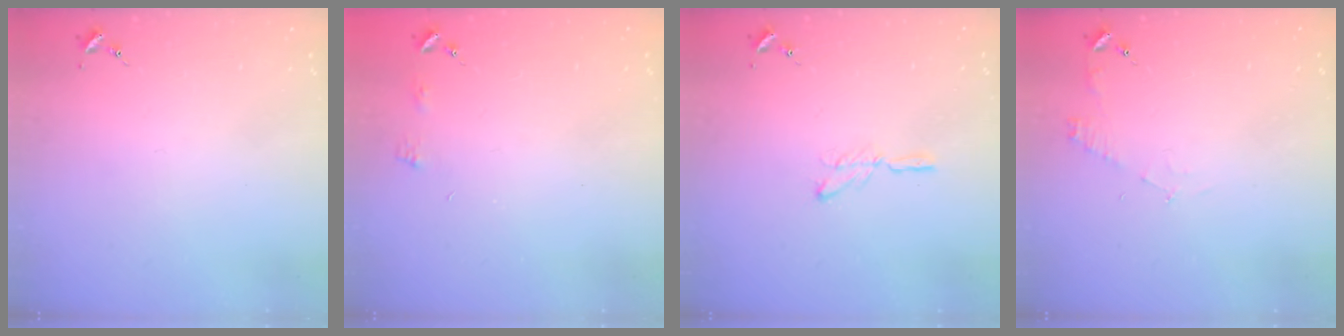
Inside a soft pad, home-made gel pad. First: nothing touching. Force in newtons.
{"total": 3.5, "press": 3.4, "slide": 0.3}
{"total": 4.0, "press": 4.0, "slide": 0.4}
{"total": 6.1, "press": 6.1, "slide": 0.6}